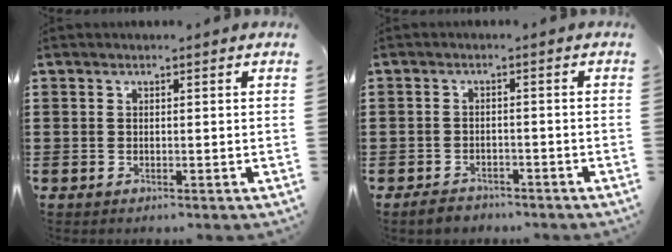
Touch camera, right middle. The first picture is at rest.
{"total": 2.2, "force": [-2.1, 0.8, 0.1], "torque": [-0.006, 0.002, -0.045]}